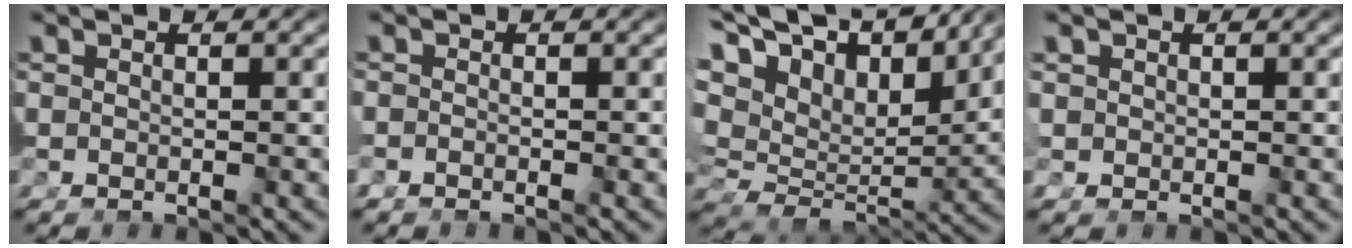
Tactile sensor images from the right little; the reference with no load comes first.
{"total": 1.0, "force": [-0.8, 0.2, 0.6], "torque": [-0.014, -0.002, -0.015]}
{"total": 12.6, "force": [6.9, 6.9, 8.0], "torque": [-0.138, 0.014, 0.101]}
{"total": 1.7, "force": [0.0, 1.4, 0.9], "torque": [-0.034, -0.008, 0.005]}